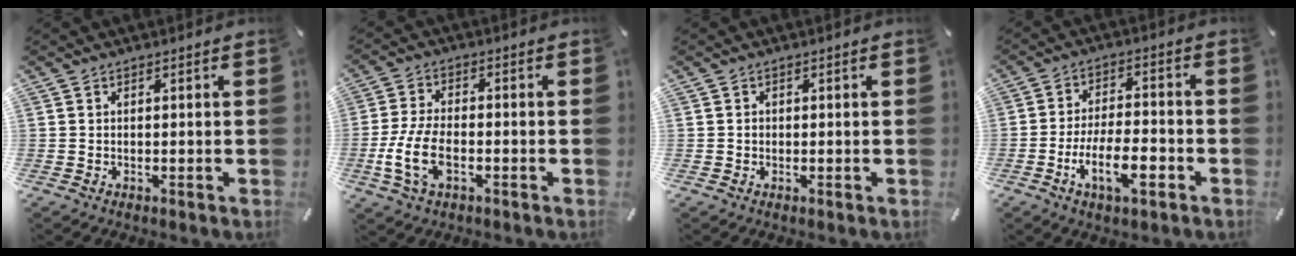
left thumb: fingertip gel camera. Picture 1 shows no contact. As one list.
[{"total": 8.8, "force": [-3.0, 4.8, 6.7], "torque": [-0.150, 0.001, -0.054]}, {"total": 0.6, "force": [-0.1, 0.5, 0.2], "torque": [-0.004, 0.003, -0.003]}, {"total": 11.5, "force": [-4.8, 4.3, 9.5], "torque": [-0.184, 0.009, -0.088]}]